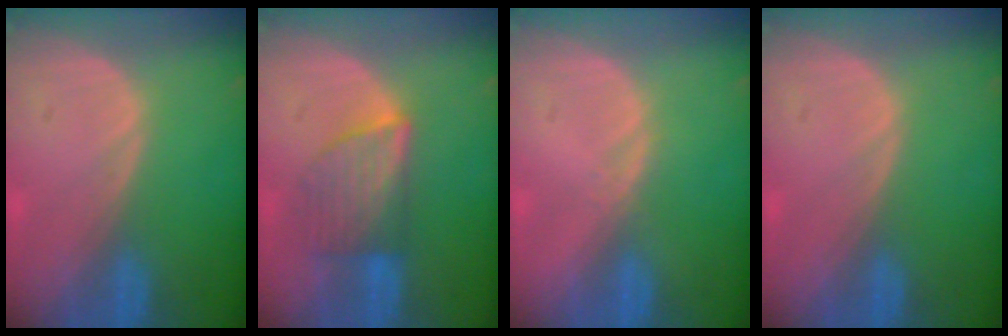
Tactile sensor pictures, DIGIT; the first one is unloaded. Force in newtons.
{"total": 6.1, "press": 6.1, "slide": 0.3}
{"total": 0.8, "press": 0.6, "slide": 0.5}
{"total": 0.0}